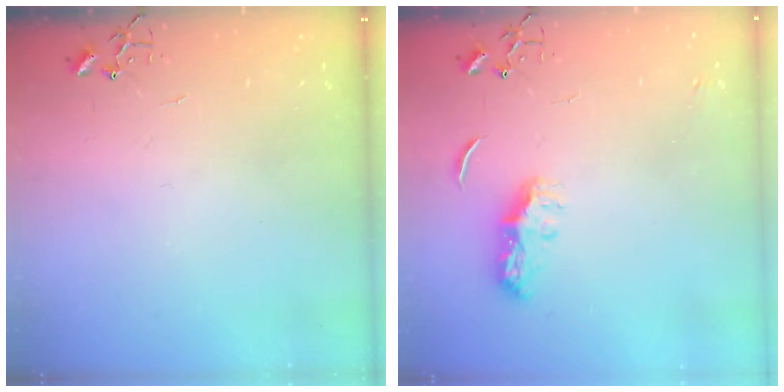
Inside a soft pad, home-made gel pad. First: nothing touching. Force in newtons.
{"total": 8.1, "press": 8.1, "slide": 0.6}